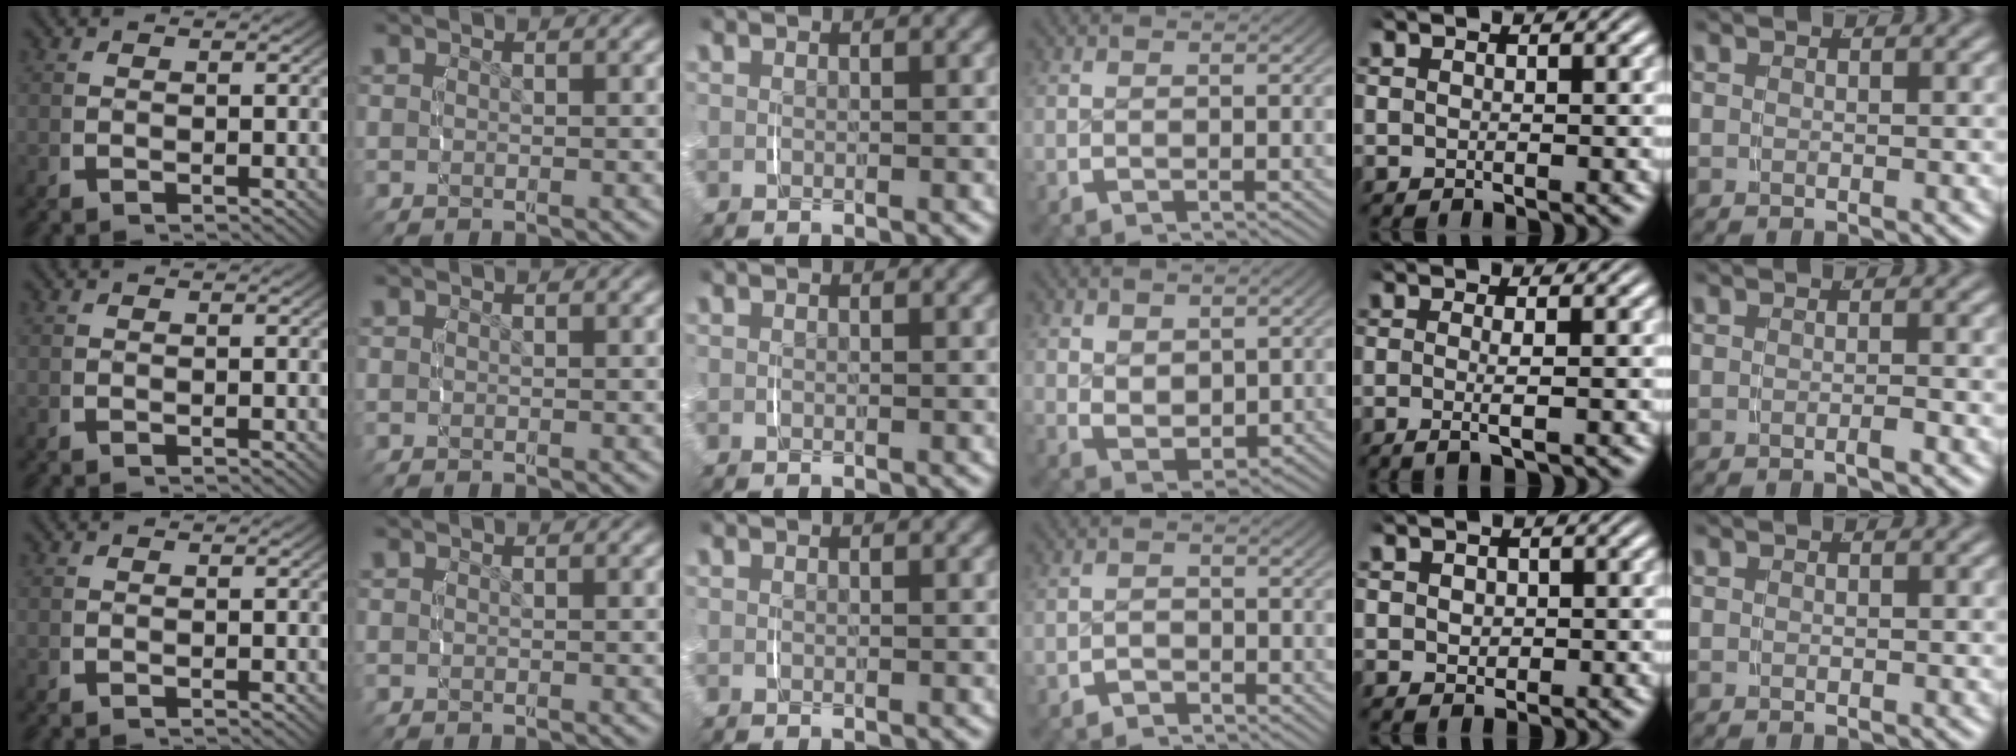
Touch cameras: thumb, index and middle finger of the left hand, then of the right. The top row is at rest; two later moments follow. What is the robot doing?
{"motion": "lift_and_place", "object": "pen bag"}